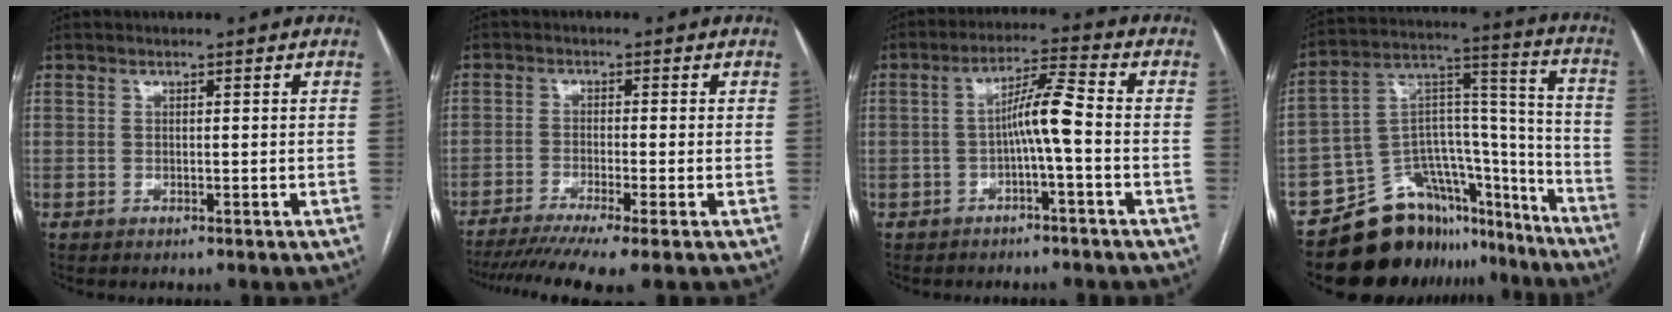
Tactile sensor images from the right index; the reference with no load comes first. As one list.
[{"total": 9.5, "force": [-7.0, 0.0, 6.4], "torque": [-0.102, -0.015, -0.112]}, {"total": 6.1, "force": [-1.1, -0.1, 6.0], "torque": [-0.107, 0.018, -0.020]}, {"total": 19.8, "force": [-16.3, 9.8, 5.5], "torque": [-0.073, 0.083, -0.246]}]